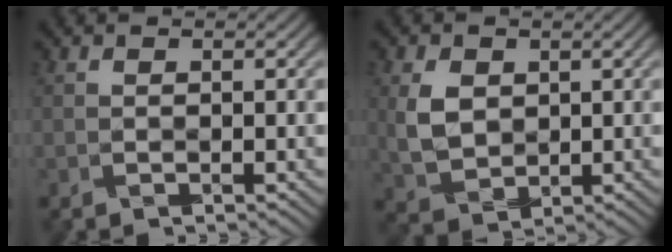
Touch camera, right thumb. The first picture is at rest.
{"total": 5.7, "force": [1.0, 4.3, 3.6], "torque": [-0.092, -0.003, 0.020]}